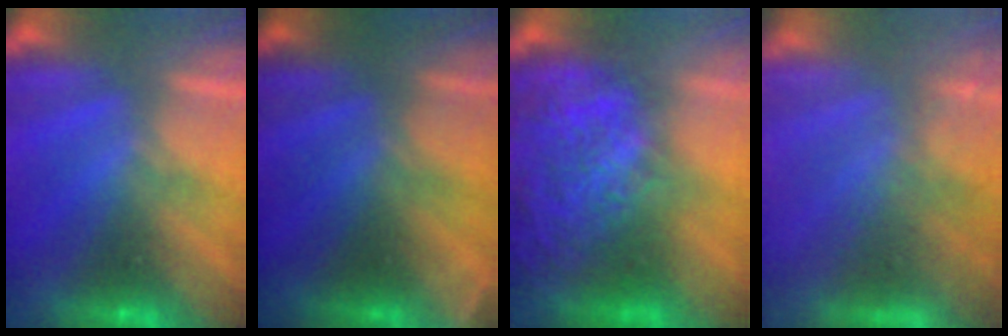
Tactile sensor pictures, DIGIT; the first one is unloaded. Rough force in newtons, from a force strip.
{"total": 4.5}
{"total": 7.8}
{"total": 9.6}